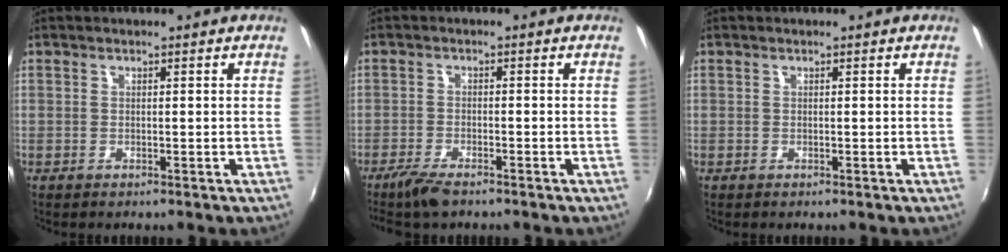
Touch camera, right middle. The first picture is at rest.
{"total": 4.6, "force": [-3.8, 0.9, 2.4], "torque": [-0.070, -0.010, -0.075]}
{"total": 0.0}